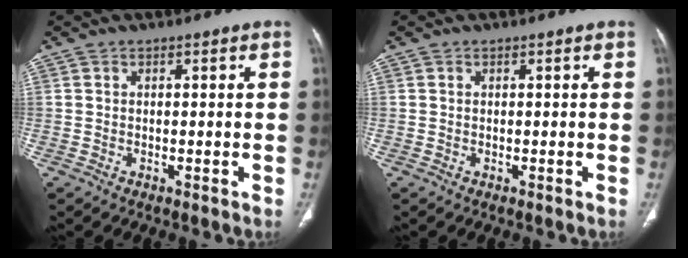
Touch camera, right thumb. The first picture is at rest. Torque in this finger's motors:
{"motor_torque": [-0.03, 0.31, 0.20, -0.31, -0.02]}